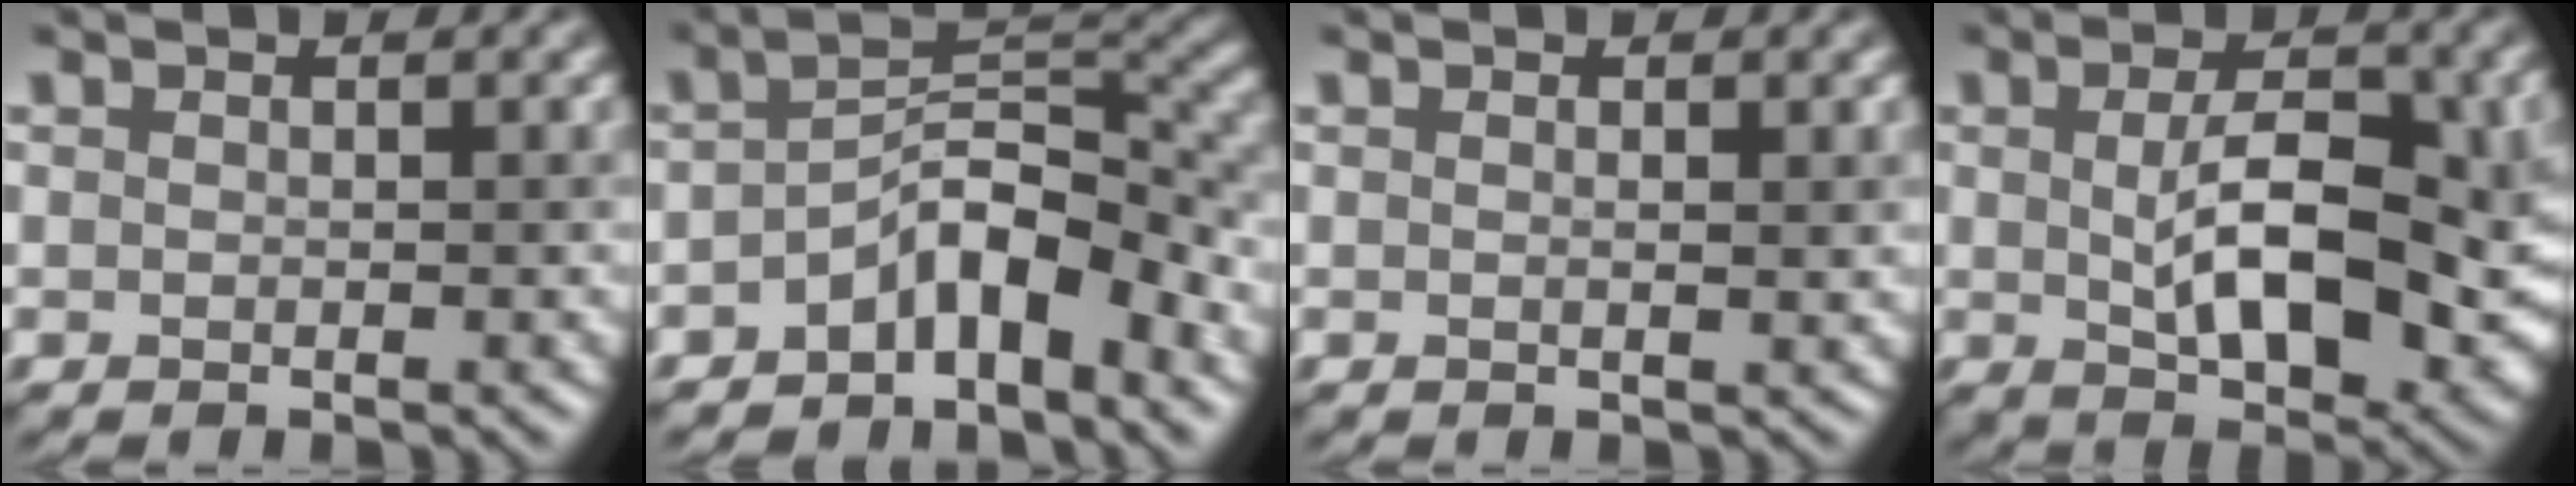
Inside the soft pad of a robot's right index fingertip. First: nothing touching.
{"total": 5.7, "force": [-2.9, 2.4, 4.4], "torque": [-0.064, 0.016, -0.054]}
{"total": 0.7, "force": [0.3, 0.1, 0.6], "torque": [-0.011, 0.001, 0.003]}
{"total": 8.5, "force": [0.2, 3.6, 7.7], "torque": [-0.128, -0.003, 0.011]}